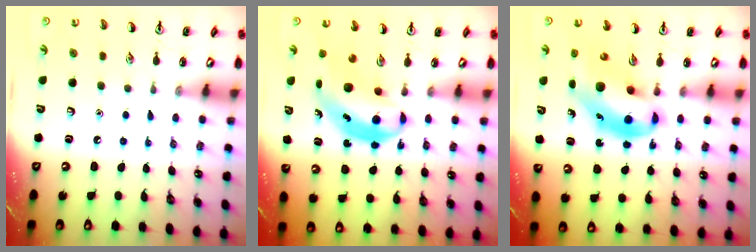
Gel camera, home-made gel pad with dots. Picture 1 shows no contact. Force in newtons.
{"total": 7.6, "press": 7.5, "slide": 1.4}
{"total": 10.0, "press": 9.6, "slide": 2.8}